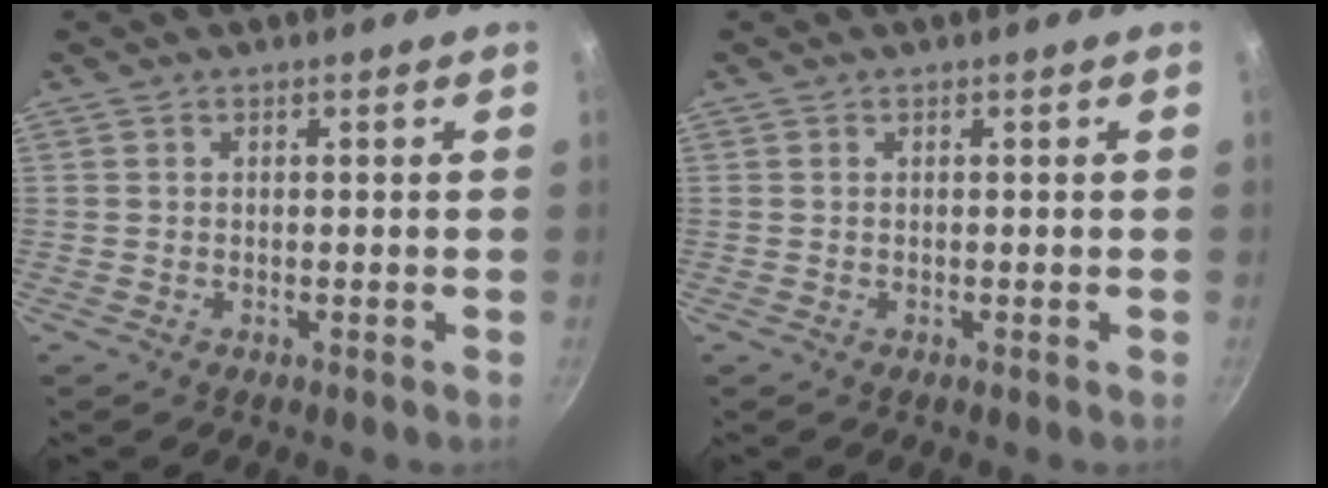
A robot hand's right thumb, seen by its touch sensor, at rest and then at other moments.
{"total": 0.0}